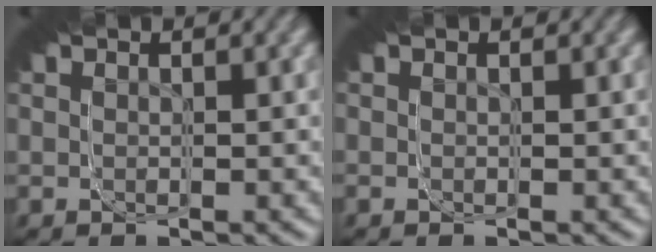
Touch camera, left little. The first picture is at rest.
{"total": 0.0}